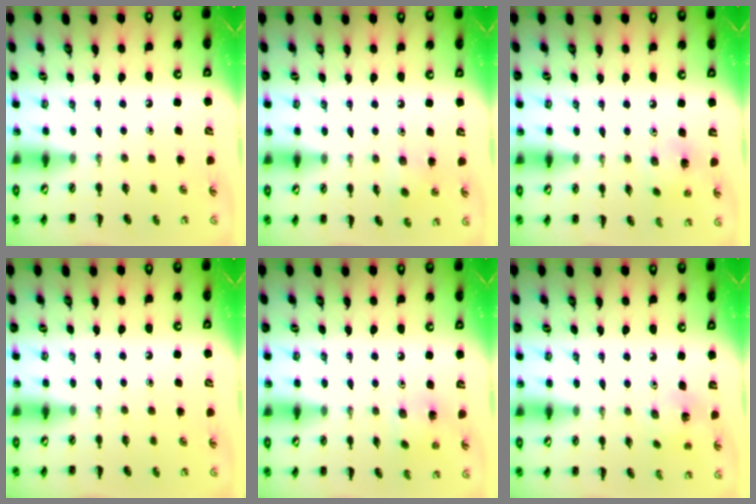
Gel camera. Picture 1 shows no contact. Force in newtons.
{"total": 2.3, "press": 2.2, "slide": 0.8}
{"total": 2.7, "press": 2.7, "slide": 0.6}
{"total": 0.0}
{"total": 2.7, "press": 2.6, "slide": 0.7}
{"total": 2.6, "press": 2.4, "slide": 0.9}